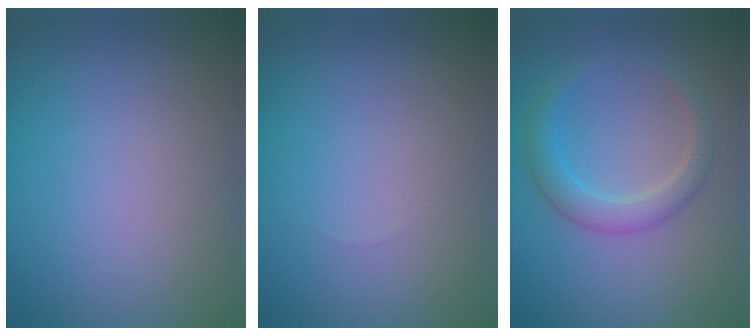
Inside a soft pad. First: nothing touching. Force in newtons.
{"total": 0.0}
{"total": 2.5, "press": 2.5, "slide": 0.1}